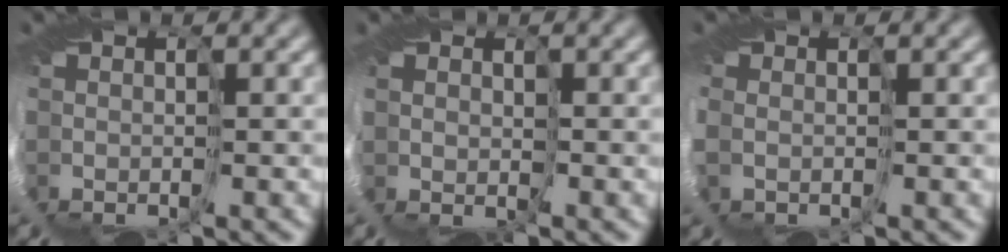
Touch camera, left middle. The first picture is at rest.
{"total": 1.4, "force": [1.0, 1.0, -0.1], "torque": [-0.011, 0.004, 0.013]}
{"total": 2.2, "force": [0.1, 1.9, 1.2], "torque": [-0.061, 0.004, 0.011]}